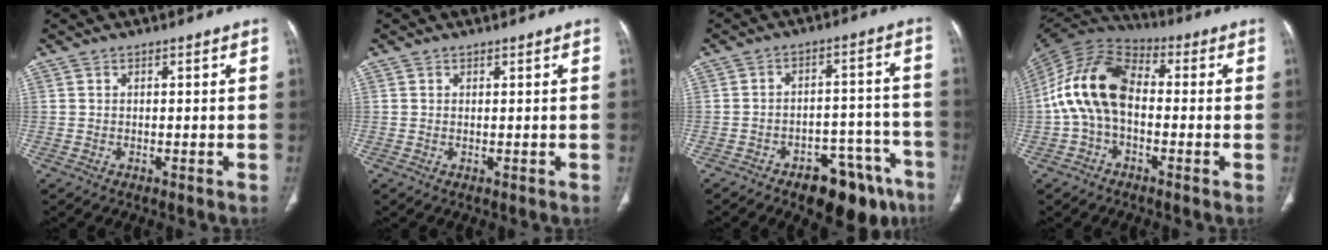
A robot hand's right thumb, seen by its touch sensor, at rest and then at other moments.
{"total": 0.0}
{"total": 14.1, "force": [-9.3, 6.6, 8.2], "torque": [-0.069, 0.076, -0.126]}
{"total": 14.2, "force": [-0.8, 8.9, 11.1], "torque": [-0.209, 0.035, -0.027]}